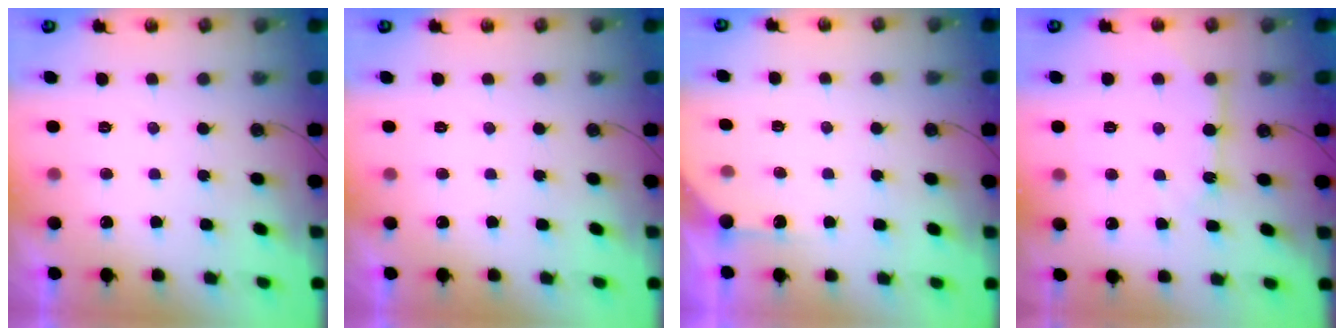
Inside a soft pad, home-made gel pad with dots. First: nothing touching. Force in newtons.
{"total": 0.0}
{"total": 2.3, "press": 2.3, "slide": 0.2}
{"total": 7.7, "press": 7.7, "slide": 0.3}